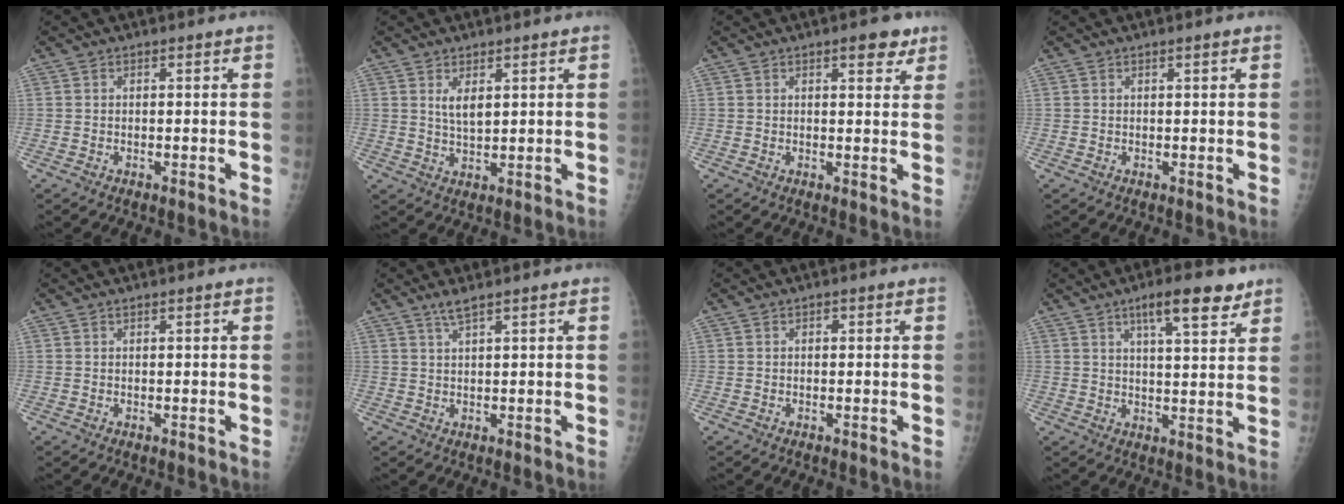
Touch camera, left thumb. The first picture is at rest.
{"total": 3.7, "force": [1.7, 1.5, 2.9], "torque": [-0.047, -0.015, 0.036]}
{"total": 4.5, "force": [2.8, 1.8, 3.1], "torque": [-0.024, -0.011, 0.032]}
{"total": 0.8, "force": [0.5, 0.0, 0.7], "torque": [-0.010, 0.000, 0.009]}
{"total": 0.6, "force": [0.5, 0.0, 0.4], "torque": [-0.005, -0.002, 0.011]}
{"total": 2.5, "force": [1.9, 0.0, 1.6], "torque": [-0.036, -0.007, 0.043]}
{"total": 0.6, "force": [0.3, 0.3, 0.4], "torque": [-0.003, 0.001, 0.004]}
{"total": 9.3, "force": [5.9, 2.3, 6.8], "torque": [-0.089, -0.027, 0.091]}